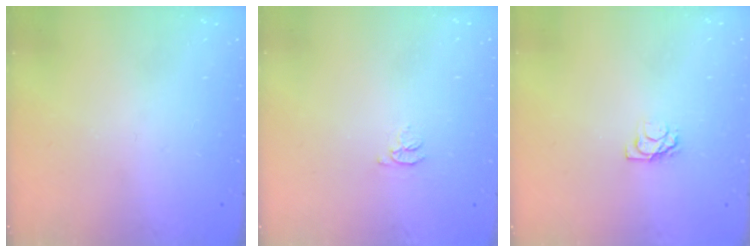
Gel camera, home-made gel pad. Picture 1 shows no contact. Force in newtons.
{"total": 2.8, "press": 2.8, "slide": 0.4}
{"total": 4.9, "press": 4.9, "slide": 0.6}